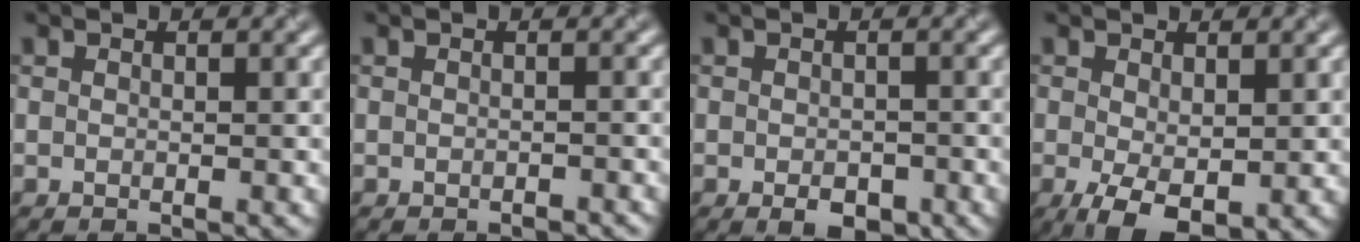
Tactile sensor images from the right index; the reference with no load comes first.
{"total": 0.6, "force": [-0.5, 0.2, 0.3], "torque": [-0.003, 0.000, -0.006]}
{"total": 2.3, "force": [-1.1, 1.3, 1.6], "torque": [-0.025, -0.005, -0.016]}
{"total": 4.6, "force": [-0.9, 2.2, 3.9], "torque": [-0.082, -0.014, -0.011]}